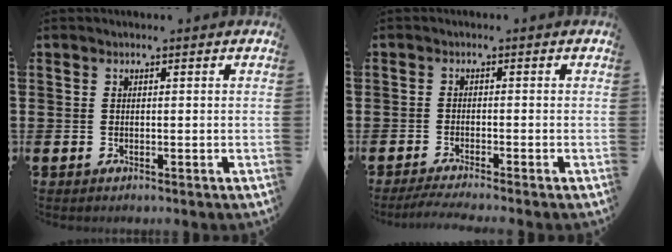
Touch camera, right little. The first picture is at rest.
{"total": 1.8, "force": [-1.4, 0.0, 1.1], "torque": [-0.017, 0.001, -0.026]}